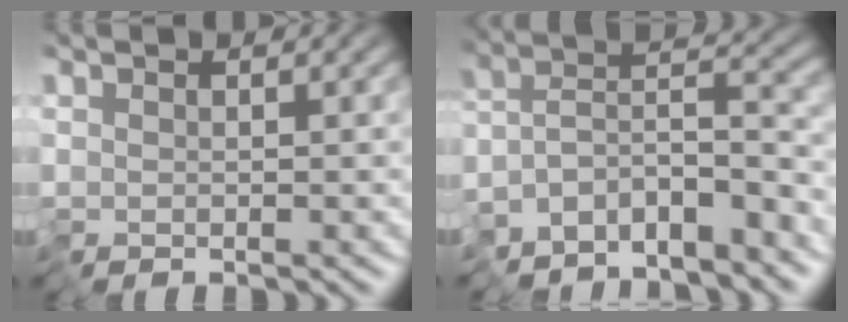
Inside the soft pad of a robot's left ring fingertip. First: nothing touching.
{"total": 7.5, "force": [-6.3, 1.9, 3.5], "torque": [-0.033, 0.004, -0.114]}